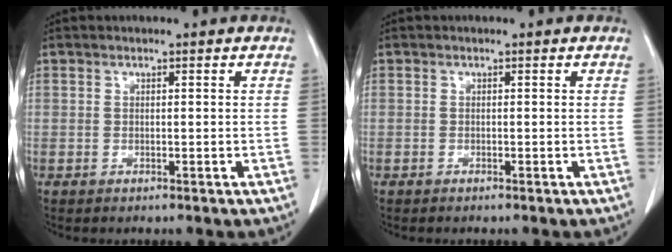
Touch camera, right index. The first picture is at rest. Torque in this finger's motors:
{"motor_torque": [0.04, -0.02, -0.01, -0.01]}